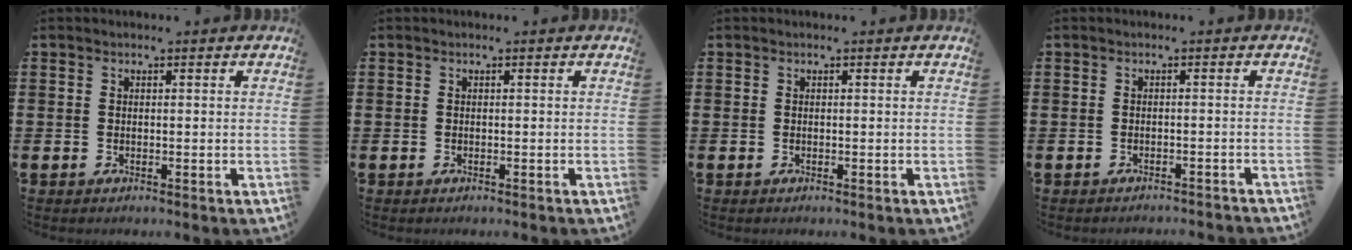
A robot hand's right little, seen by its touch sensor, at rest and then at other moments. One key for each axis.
{"total": 0.0}
{"total": 0.0}
{"total": 0.9, "fx": -0.9, "fy": -0.2, "fz": -0.1, "tx": 0.000, "ty": 0.003, "tz": -0.018}